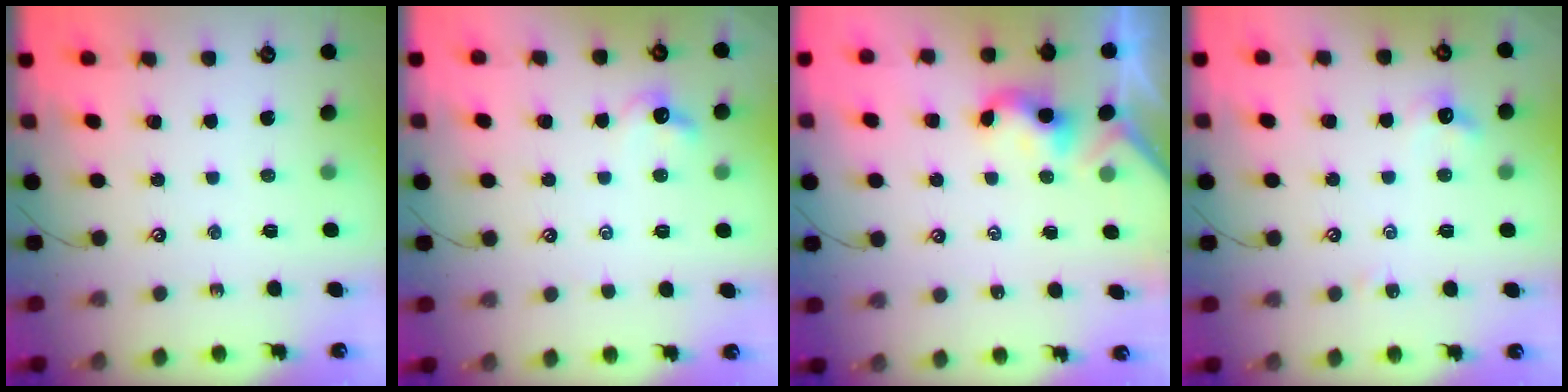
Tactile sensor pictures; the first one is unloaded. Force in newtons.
{"total": 2.5, "press": 2.4, "slide": 0.6}
{"total": 2.2, "press": 2.2, "slide": 0.2}
{"total": 2.1, "press": 2.0, "slide": 0.6}